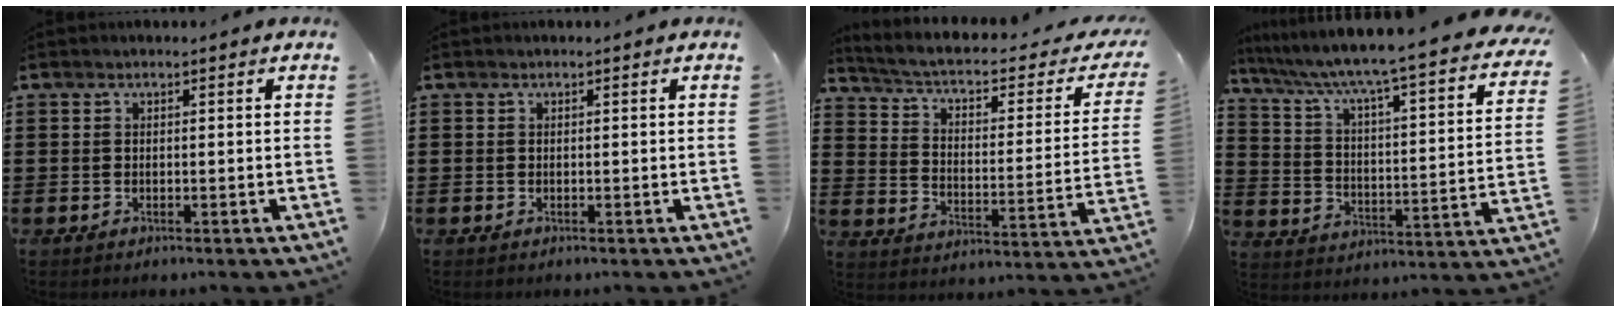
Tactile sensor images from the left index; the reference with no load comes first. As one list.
[{"total": 0.0}, {"total": 3.9, "force": [2.6, 0.8, 2.8], "torque": [-0.070, -0.028, 0.034]}, {"total": 4.7, "force": [3.6, -0.5, 3.0], "torque": [-0.077, -0.047, 0.045]}]